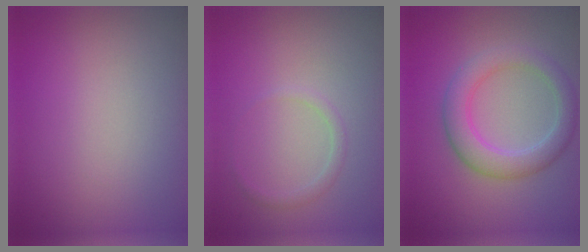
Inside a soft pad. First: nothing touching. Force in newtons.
{"total": 0.9, "press": 0.9, "slide": 0.1}
{"total": 4.2, "press": 4.2, "slide": 0.3}